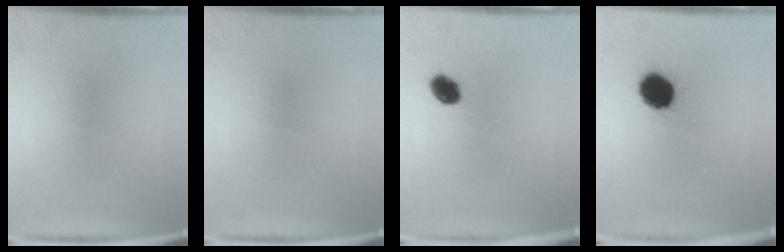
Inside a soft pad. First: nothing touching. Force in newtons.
{"total": 0.0}
{"total": 4.3}
{"total": 10.2}